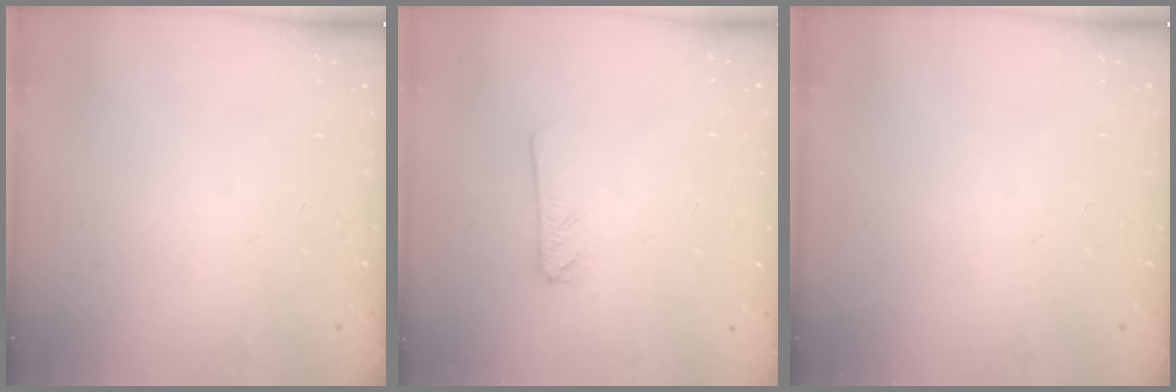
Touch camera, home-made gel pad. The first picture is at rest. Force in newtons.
{"total": 2.4, "press": 2.4, "slide": 0.2}
{"total": 0.0}